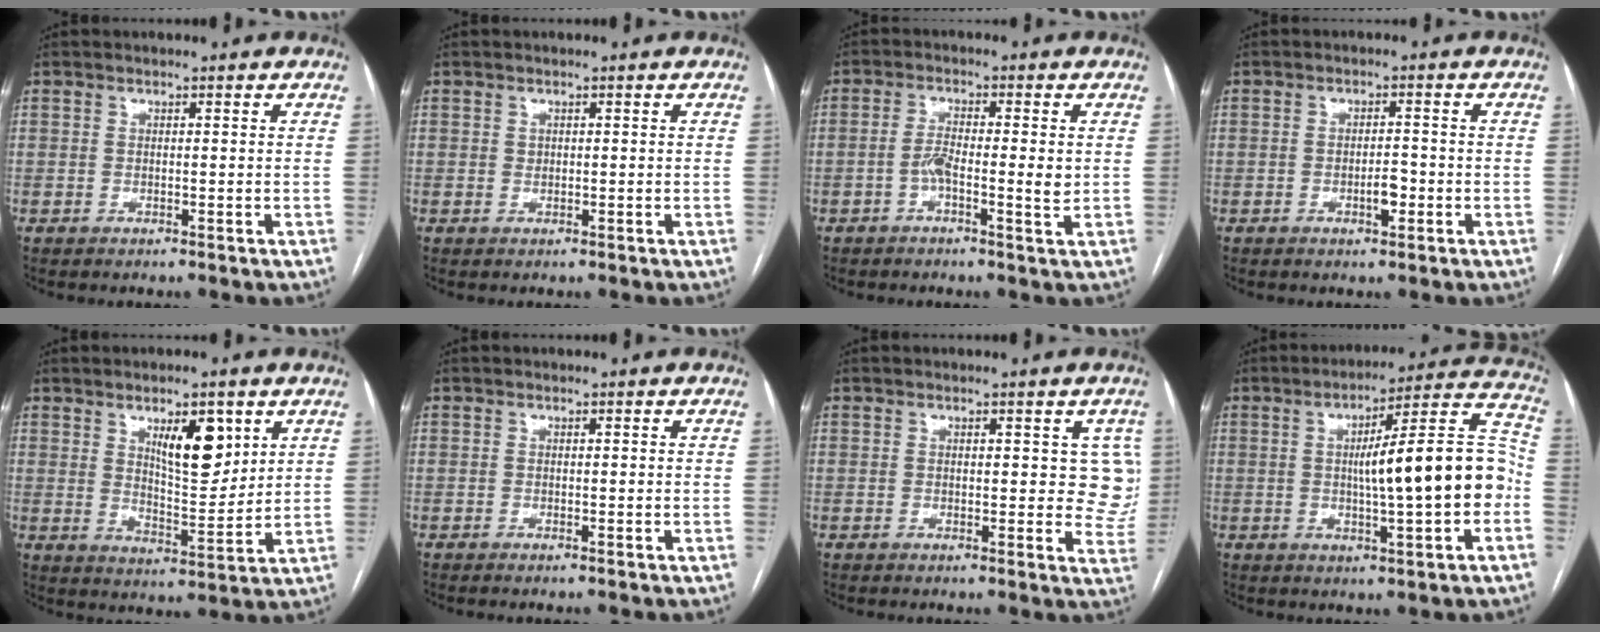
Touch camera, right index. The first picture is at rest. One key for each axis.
{"total": 0.0}
{"total": 4.5, "fx": -0.7, "fy": 0.8, "fz": 4.4, "tx": -0.081, "ty": 0.004, "tz": -0.015}
{"total": 2.7, "fx": -1.0, "fy": 0.9, "fz": 2.4, "tx": -0.037, "ty": 0.003, "tz": -0.013}
{"total": 8.9, "fx": 4.1, "fy": 2.9, "fz": 7.3, "tx": -0.117, "ty": -0.005, "tz": 0.073}
{"total": 0.0}
{"total": 5.6, "fx": 1.5, "fy": 3.2, "fz": 4.4, "tx": -0.022, "ty": -0.001, "tz": 0.011}
{"total": 15.7, "fx": -1.5, "fy": 1.5, "fz": 15.6, "tx": -0.224, "ty": 0.032, "tz": -0.022}